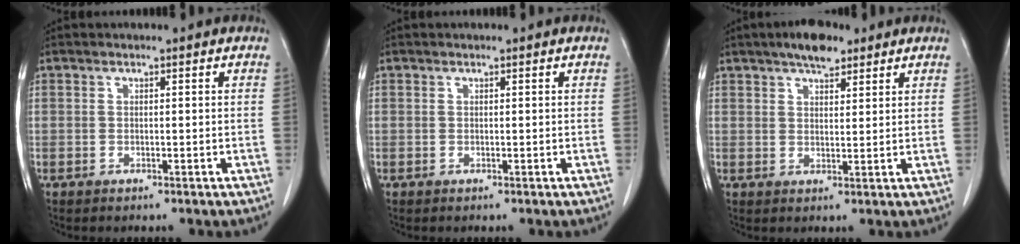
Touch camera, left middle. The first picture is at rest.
{"total": 0.0}
{"total": 5.6, "force": [4.1, 2.0, 3.3], "torque": [-0.055, 0.010, 0.067]}